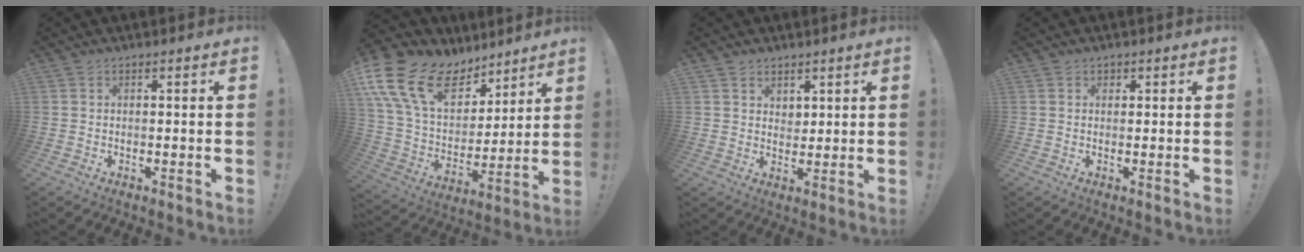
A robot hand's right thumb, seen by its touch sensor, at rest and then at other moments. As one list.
[{"total": 21.3, "force": [11.9, 13.1, 11.9], "torque": [-0.230, -0.060, 0.232]}, {"total": 4.3, "force": [2.7, 3.2, 0.7], "torque": [0.001, -0.021, 0.047]}, {"total": 1.1, "force": [0.5, 0.9, 0.3], "torque": [-0.001, 0.000, 0.008]}]